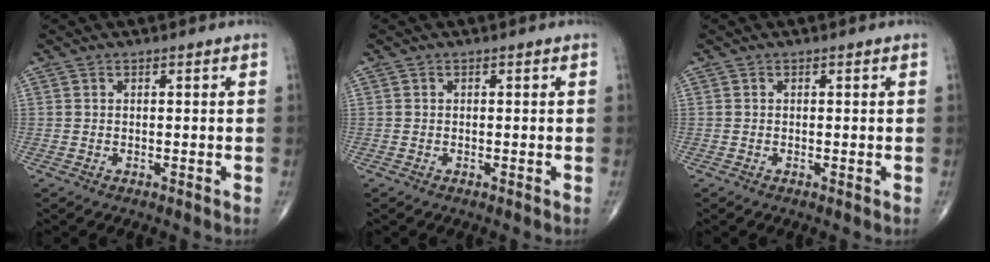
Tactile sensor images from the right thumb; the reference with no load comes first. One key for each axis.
{"total": 0.0}
{"total": 0.0}